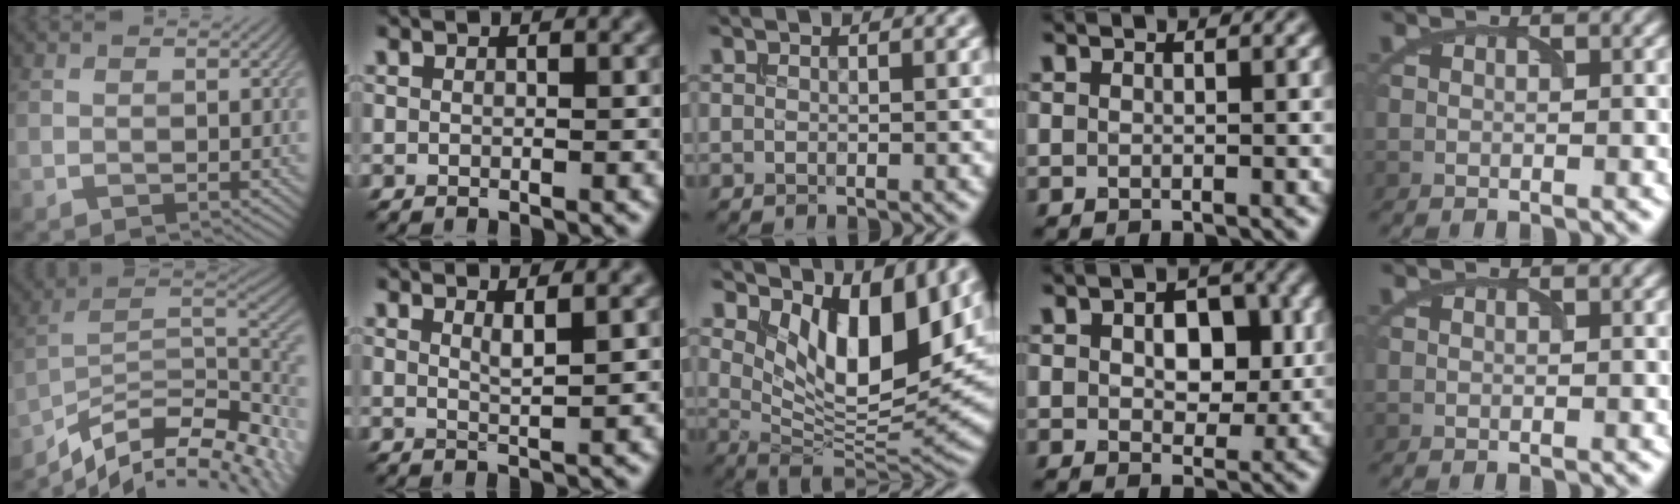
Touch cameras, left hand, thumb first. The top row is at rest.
{"thumb": {"total": 13.4, "force": [-8.0, 5.7, 9.1], "torque": [-0.190, -0.009, -0.126]}, "index": {"total": 1.7, "force": [0.9, 0.4, 1.3], "torque": [-0.012, 0.000, 0.010]}, "middle": {"total": 9.8, "force": [4.4, 4.4, 7.6], "torque": [-0.122, -0.017, 0.076]}, "ring": {"total": 5.1, "force": [0.8, 3.2, 4.0], "torque": [-0.063, -0.001, 0.010]}}